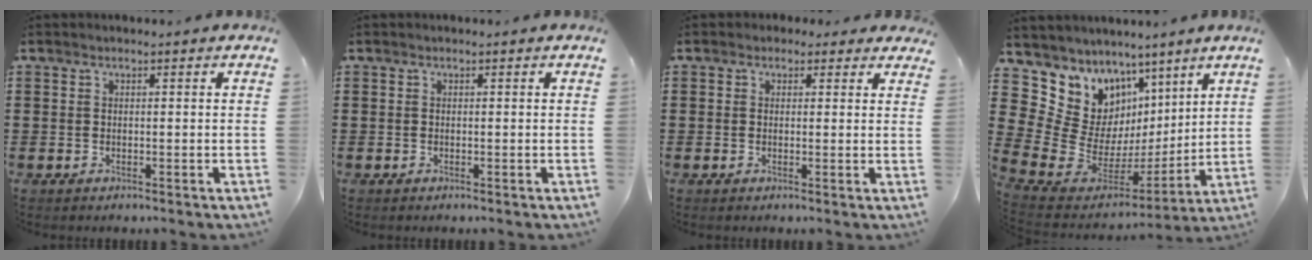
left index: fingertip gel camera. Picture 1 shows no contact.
{"total": 0.0}
{"total": 1.7, "force": [0.9, 1.5, 0.2], "torque": [-0.003, 0.006, 0.013]}
{"total": 11.0, "force": [6.4, 8.7, 2.1], "torque": [-0.091, -0.069, 0.126]}